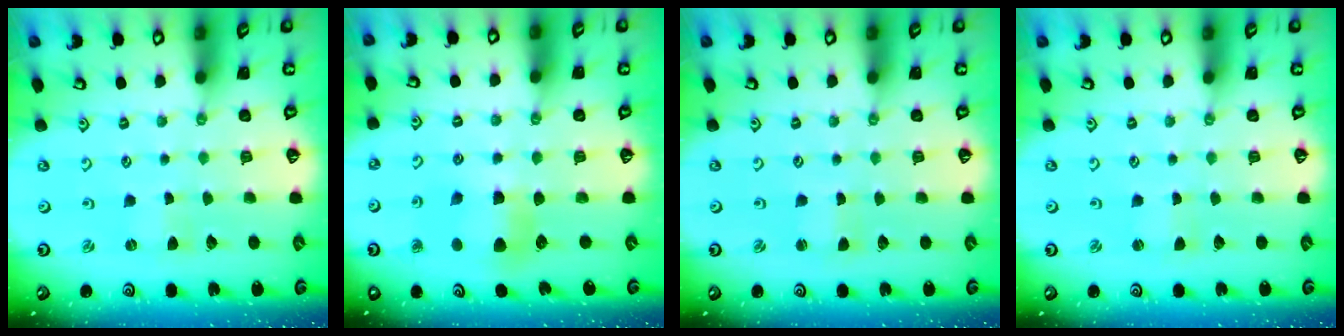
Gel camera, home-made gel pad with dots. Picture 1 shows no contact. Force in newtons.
{"total": 6.1, "press": 6.1, "slide": 0.6}
{"total": 0.9, "press": 0.9, "slide": 0.0}
{"total": 1.0, "press": 1.0, "slide": 0.1}